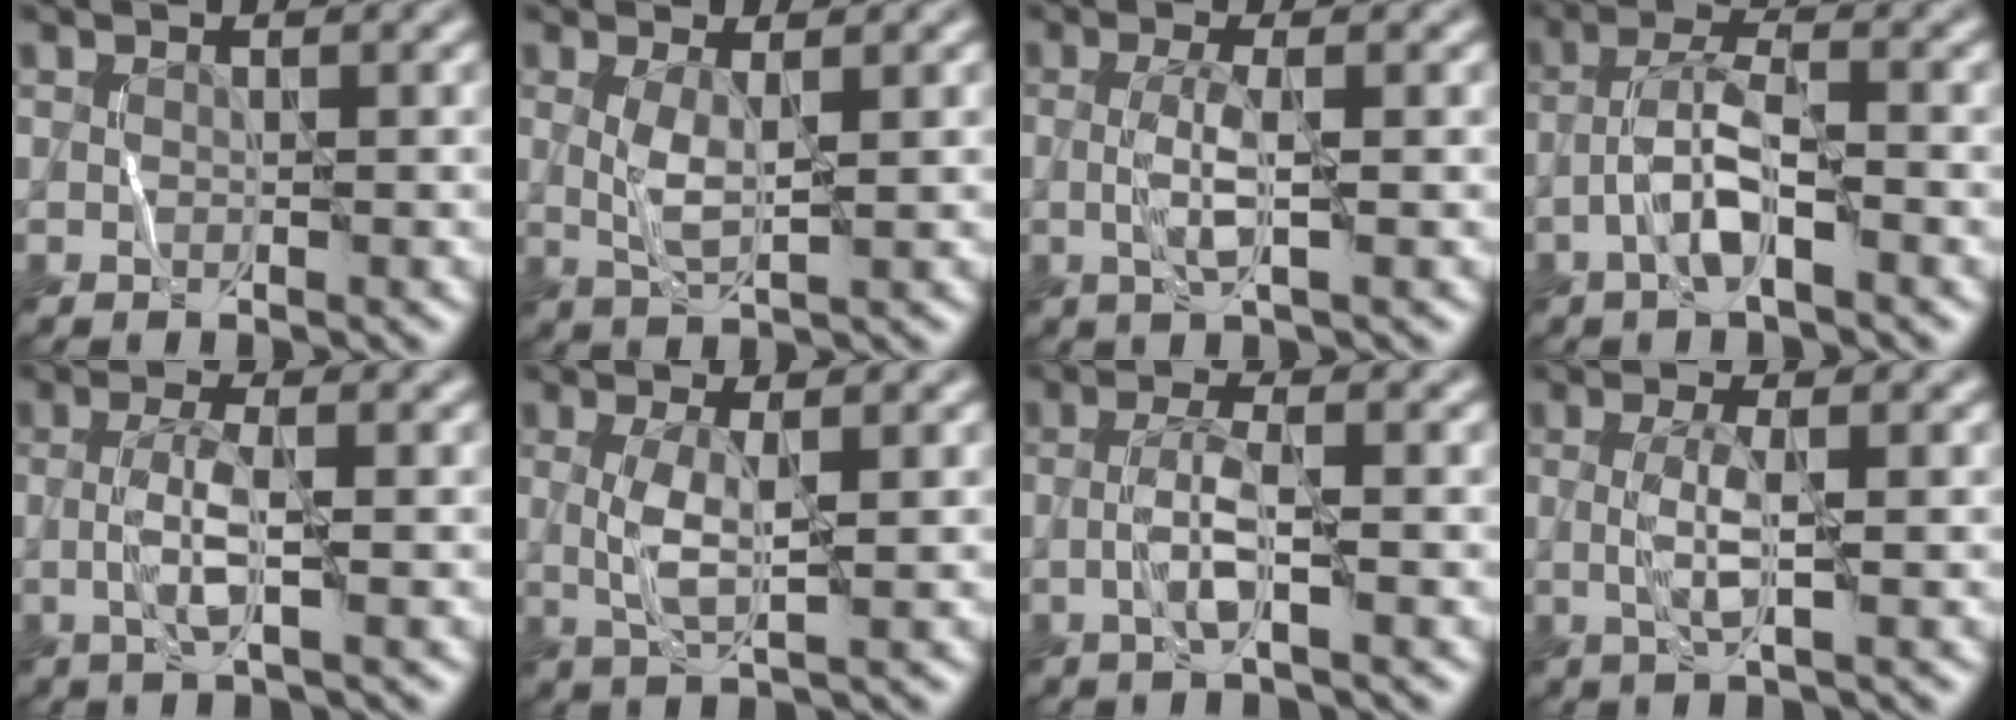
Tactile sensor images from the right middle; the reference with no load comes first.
{"total": 2.2, "force": [0.5, 0.5, 2.1], "torque": [-0.051, 0.003, 0.011]}
{"total": 2.6, "force": [-0.3, 0.4, 2.5], "torque": [-0.057, 0.005, -0.007]}
{"total": 4.0, "force": [-1.8, 0.8, 3.5], "torque": [-0.071, 0.017, -0.043]}
{"total": 2.9, "force": [-0.6, 0.5, 2.8], "torque": [-0.062, 0.010, -0.016]}
{"total": 2.8, "force": [0.2, 0.6, 2.7], "torque": [-0.062, 0.006, 0.006]}
{"total": 2.8, "force": [-0.8, 0.4, 2.6], "torque": [-0.055, 0.014, -0.022]}
{"total": 2.6, "force": [-0.1, 0.4, 2.6], "torque": [-0.058, 0.002, -0.002]}